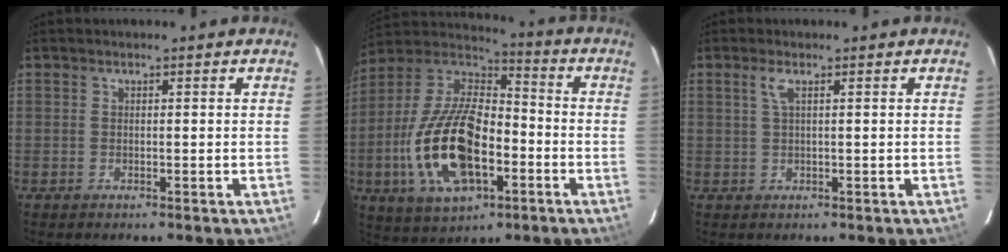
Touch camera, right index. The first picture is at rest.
{"total": 21.8, "force": [-6.3, 10.9, 17.8], "torque": [-0.374, -0.006, -0.108]}
{"total": 1.8, "force": [0.7, 0.0, 1.6], "torque": [-0.033, 0.002, 0.014]}